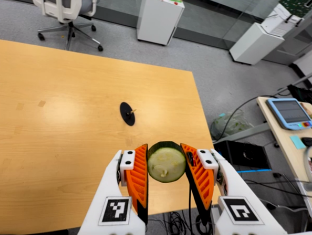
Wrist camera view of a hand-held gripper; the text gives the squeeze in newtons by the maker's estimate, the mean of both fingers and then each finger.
{"total": 9.5, "left": 8.7, "right": 10.3}